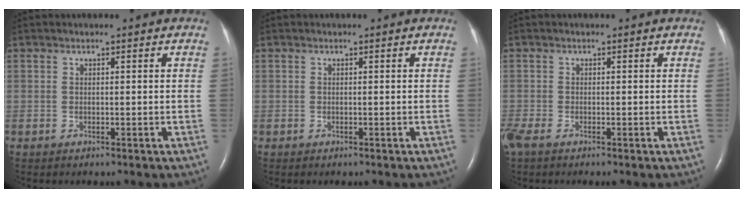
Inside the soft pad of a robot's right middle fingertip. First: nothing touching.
{"total": 0.0}
{"total": 2.3, "force": [-1.7, 0.6, 1.4], "torque": [-0.041, -0.009, -0.035]}